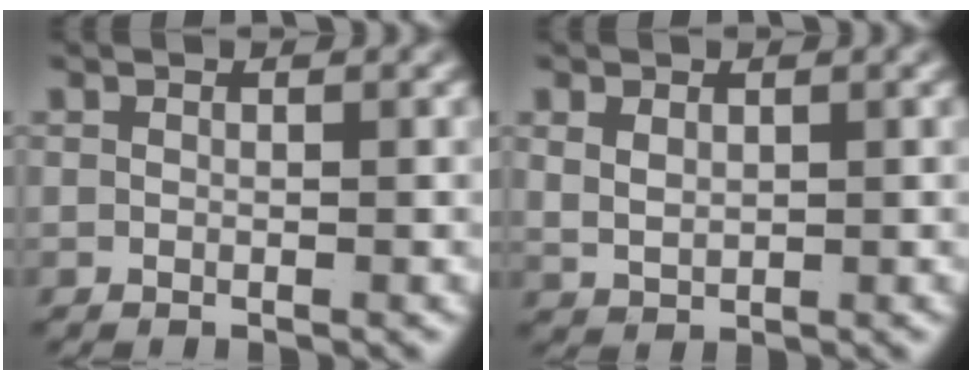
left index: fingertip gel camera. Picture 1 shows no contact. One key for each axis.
{"total": 2.2, "fx": 0.9, "fy": 1.6, "fz": 1.2, "tx": -0.034, "ty": -0.011, "tz": 0.029}